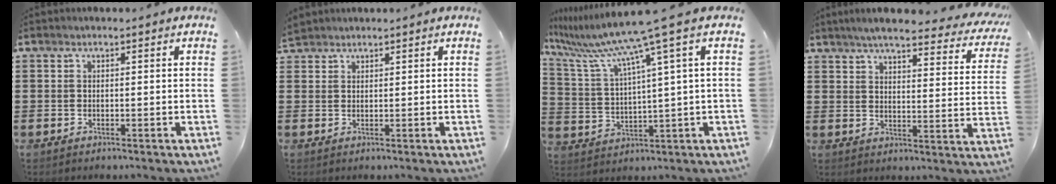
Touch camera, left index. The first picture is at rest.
{"total": 1.4, "force": [1.4, 0.2, 0.0], "torque": [-0.004, 0.000, 0.027]}
{"total": 10.0, "force": [6.9, -1.0, 7.2], "torque": [-0.174, -0.043, 0.105]}
{"total": 5.8, "force": [5.0, 0.2, 2.8], "torque": [-0.066, -0.028, 0.083]}